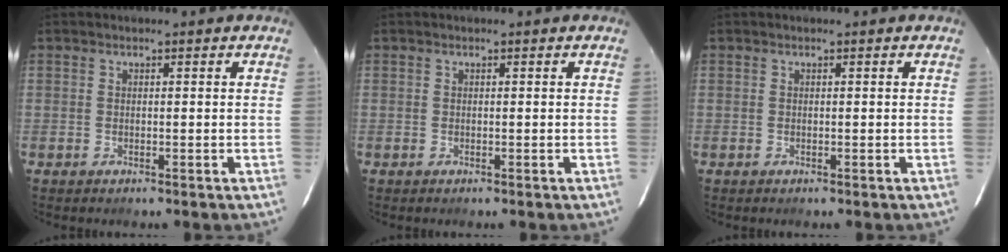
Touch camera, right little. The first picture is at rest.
{"total": 0.0}
{"total": 0.0}